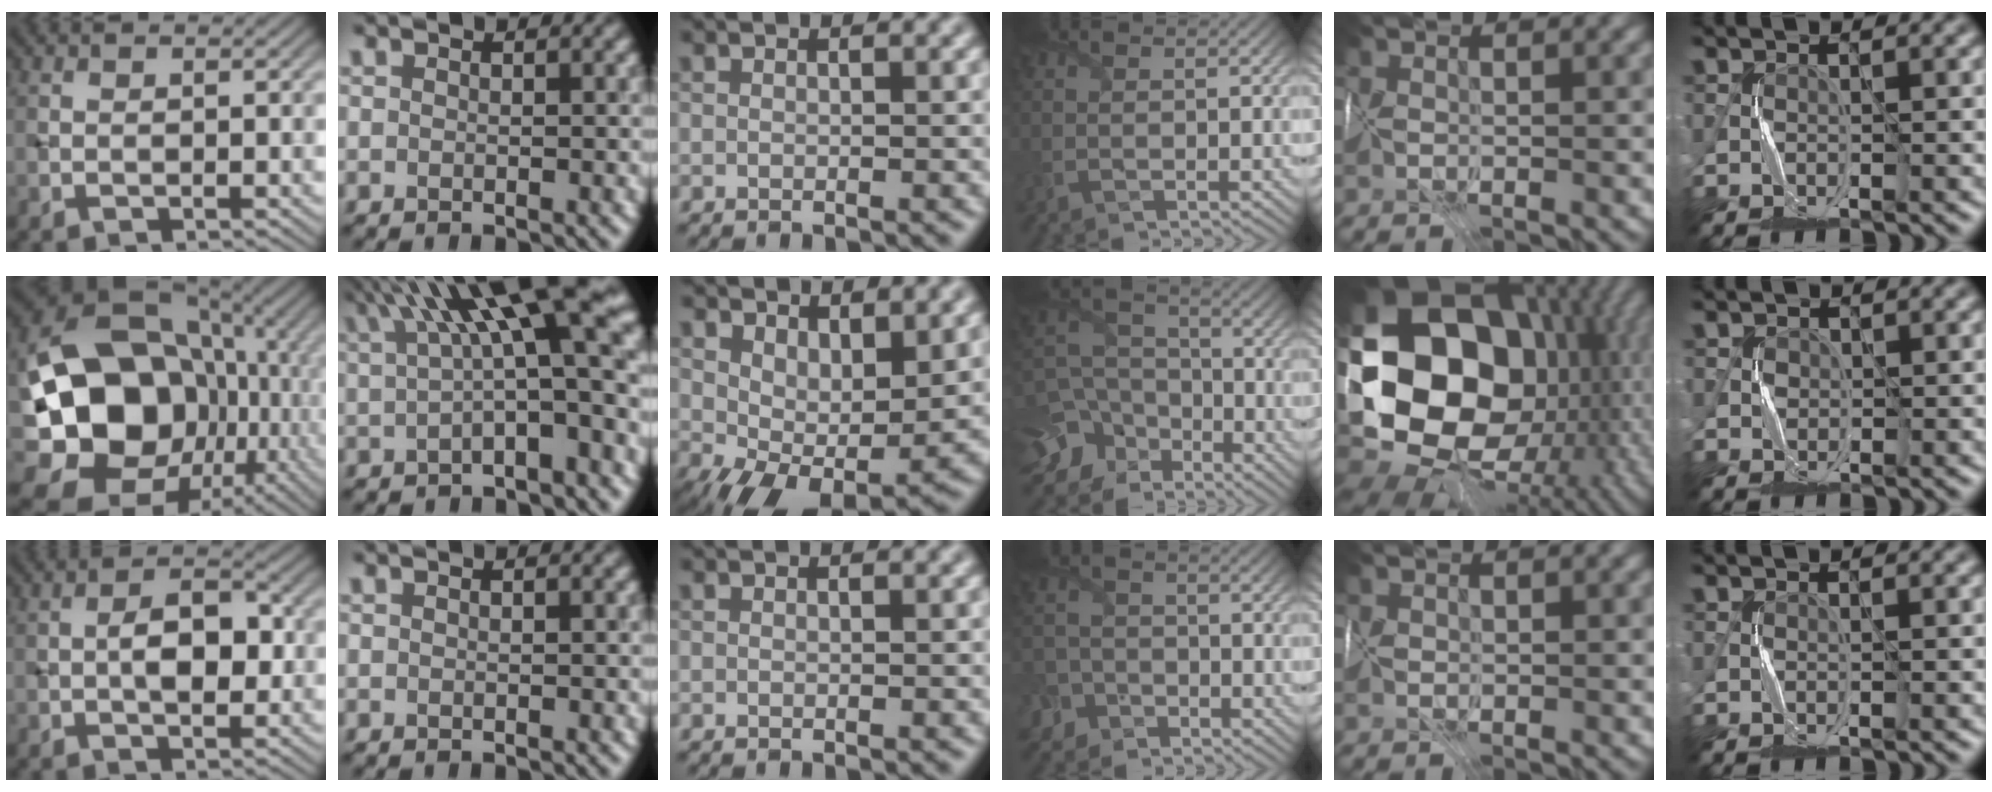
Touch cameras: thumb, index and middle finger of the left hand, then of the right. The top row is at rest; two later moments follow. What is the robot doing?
{"motion": "fold", "object": "map"}